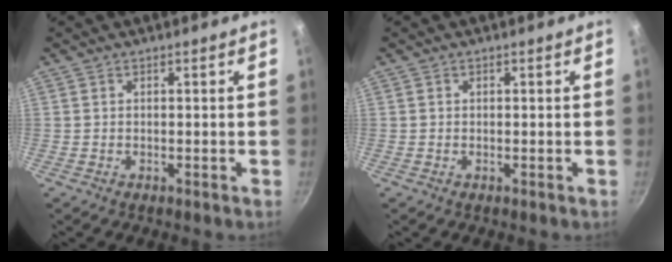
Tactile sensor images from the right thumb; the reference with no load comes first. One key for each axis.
{"total": 0.0}